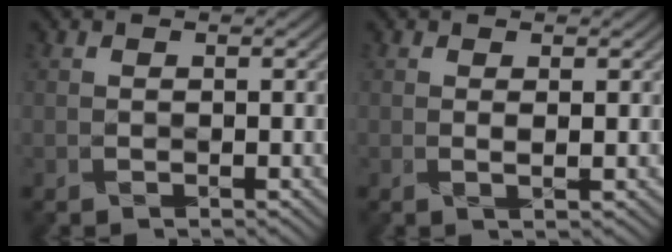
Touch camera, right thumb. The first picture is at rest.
{"total": 0.8, "force": [0.3, -0.2, 0.6], "torque": [-0.016, 0.000, 0.003]}